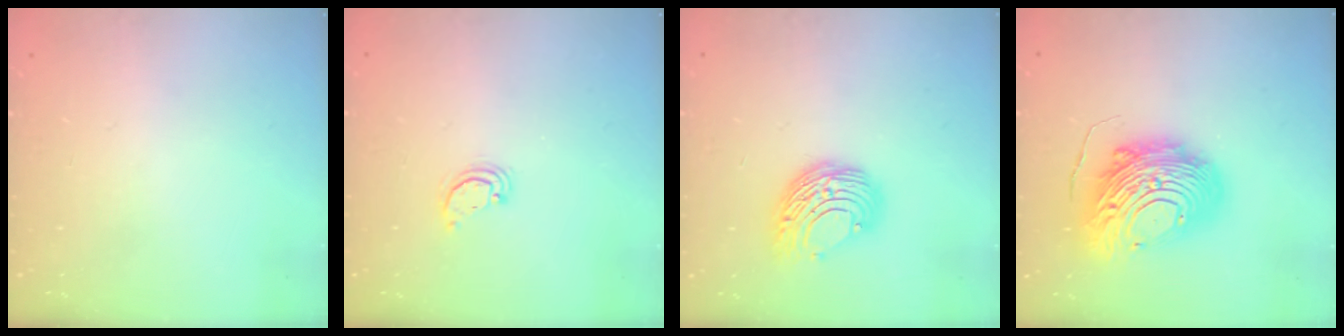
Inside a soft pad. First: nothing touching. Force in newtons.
{"total": 2.5, "press": 2.5, "slide": 0.3}
{"total": 9.1, "press": 9.1, "slide": 0.4}
{"total": 17.9, "press": 17.9, "slide": 1.5}